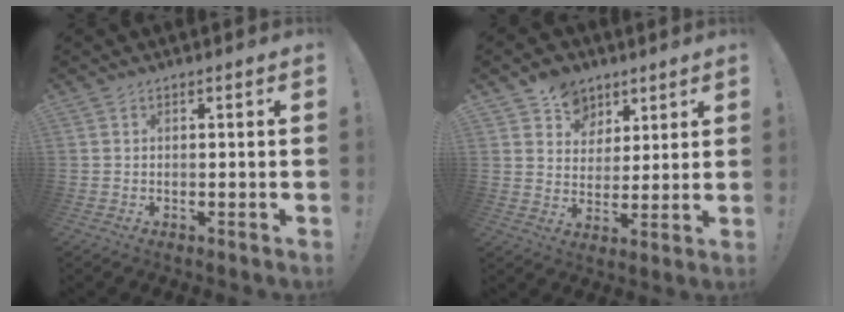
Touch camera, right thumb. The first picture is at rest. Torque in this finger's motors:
{"motor_torque": [0.24, 1.23, -0.05, 0.11, 0.00]}